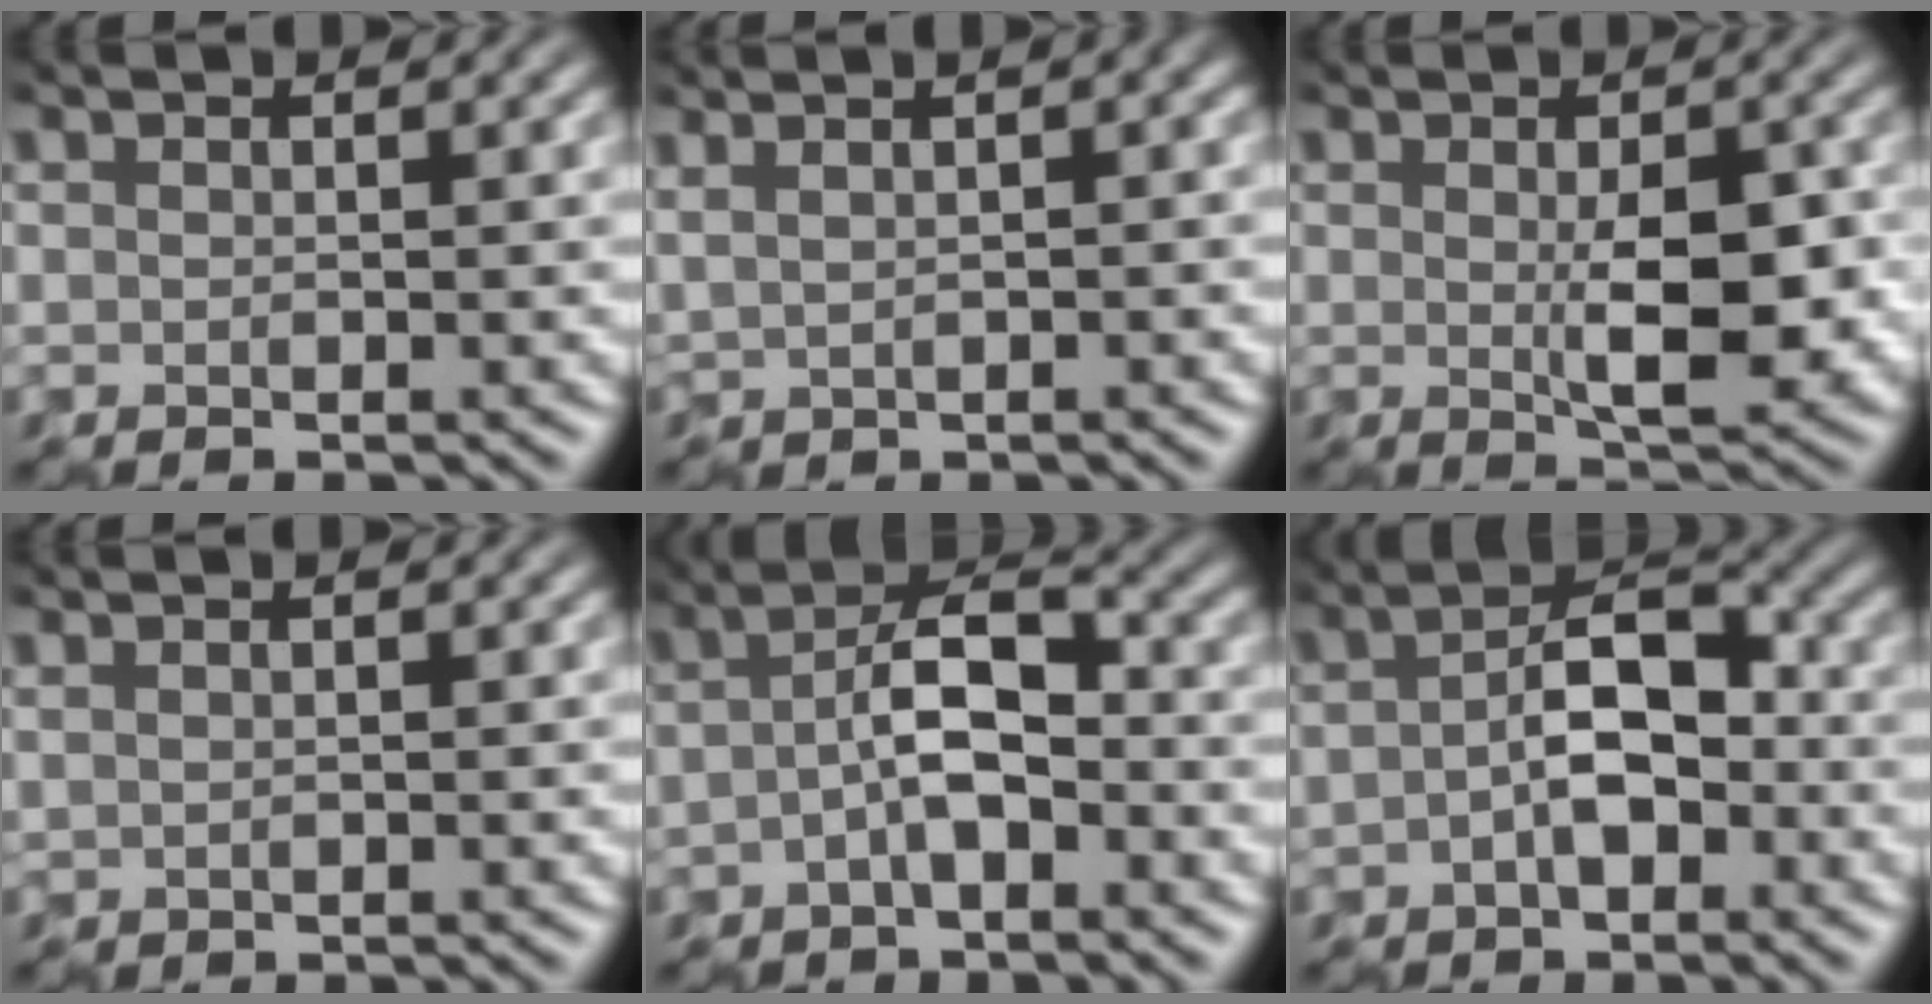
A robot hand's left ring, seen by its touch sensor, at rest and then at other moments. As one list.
[{"total": 4.8, "force": [2.7, 2.2, 3.3], "torque": [-0.042, 0.042, 0.026]}, {"total": 5.0, "force": [-0.2, 1.9, 4.6], "torque": [-0.073, -0.003, 0.001]}, {"total": 0.6, "force": [0.5, 0.3, 0.2], "torque": [-0.002, 0.001, 0.005]}, {"total": 4.2, "force": [-0.8, 1.9, 3.7], "torque": [-0.068, 0.015, -0.023]}, {"total": 5.0, "force": [-0.6, 2.8, 4.0], "torque": [-0.067, 0.010, -0.019]}]